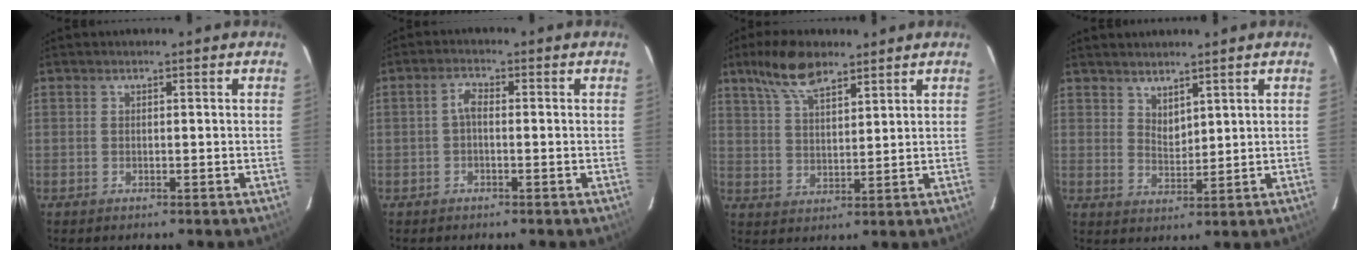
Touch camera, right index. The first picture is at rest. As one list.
[{"total": 2.0, "force": [-0.4, 0.9, 1.7], "torque": [-0.037, 0.008, -0.009]}, {"total": 9.0, "force": [6.5, 3.3, 5.4], "torque": [-0.103, 0.019, 0.123]}, {"total": 3.7, "force": [3.3, 1.3, 1.3], "torque": [-0.018, -0.003, 0.060]}]